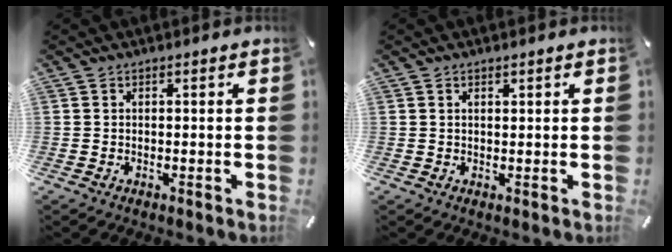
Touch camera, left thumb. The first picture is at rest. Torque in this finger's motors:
{"motor_torque": [-0.29, -0.28, -0.09, 0.04, -0.03]}